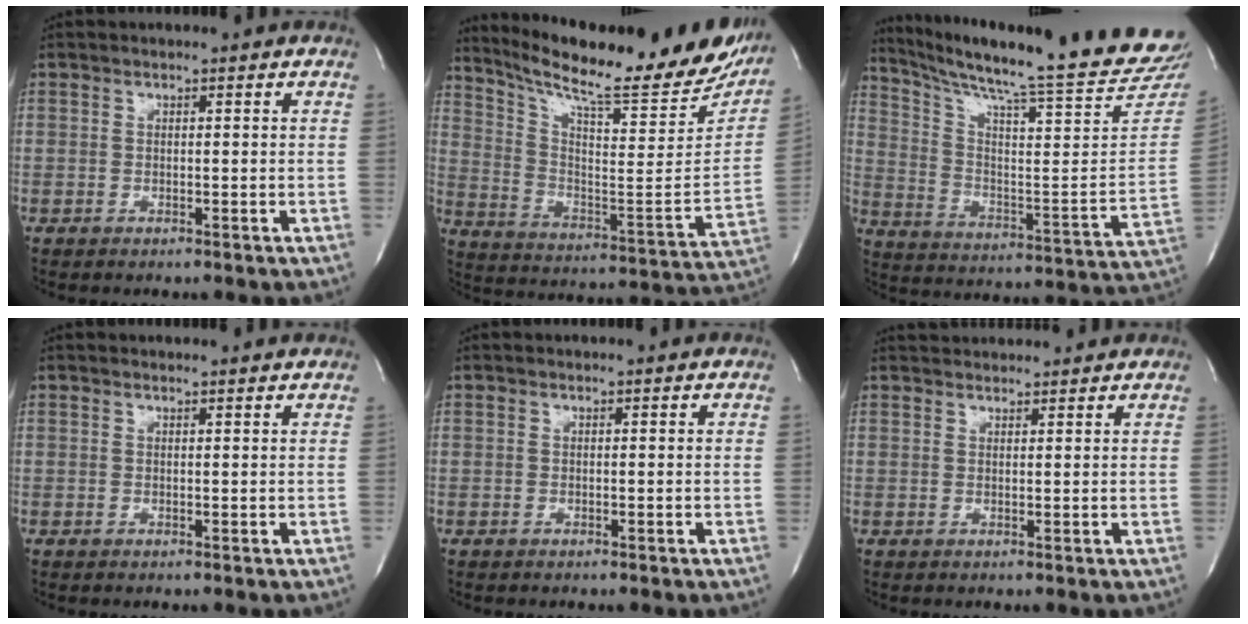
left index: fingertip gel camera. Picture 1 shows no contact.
{"total": 27.0, "force": [23.0, 3.4, 13.7], "torque": [-0.217, -0.066, 0.307]}
{"total": 24.5, "force": [22.3, -0.4, 10.1], "torque": [-0.163, -0.105, 0.309]}
{"total": 2.2, "force": [2.2, 0.1, 0.3], "torque": [-0.010, 0.004, 0.021]}
{"total": 0.0}
{"total": 5.4, "force": [5.3, 0.8, 0.8], "torque": [-0.012, 0.030, 0.071]}